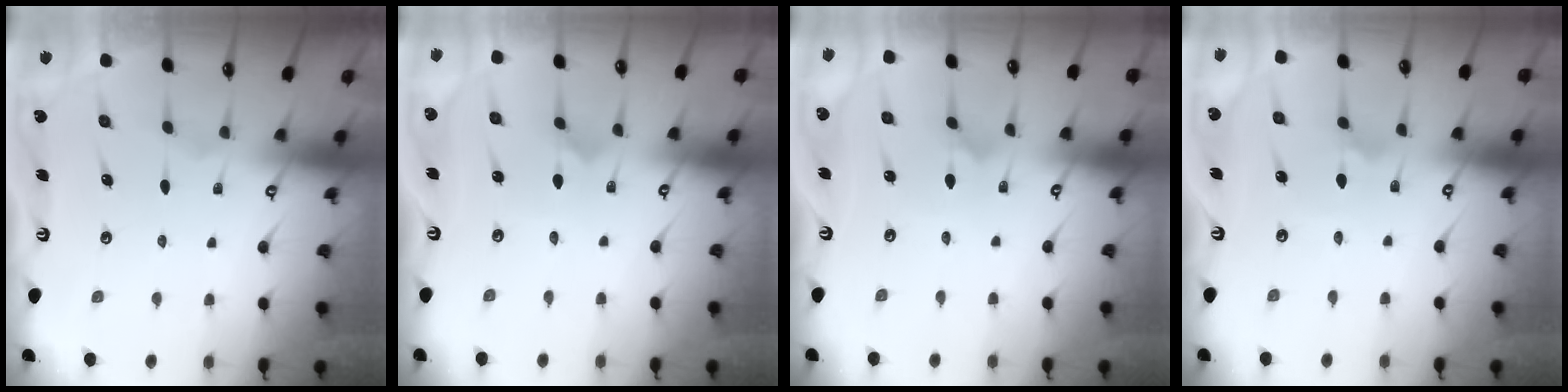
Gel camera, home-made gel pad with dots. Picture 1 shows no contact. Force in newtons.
{"total": 0.0}
{"total": 0.7, "press": 0.7, "slide": 0.1}
{"total": 2.4, "press": 2.4, "slide": 0.5}